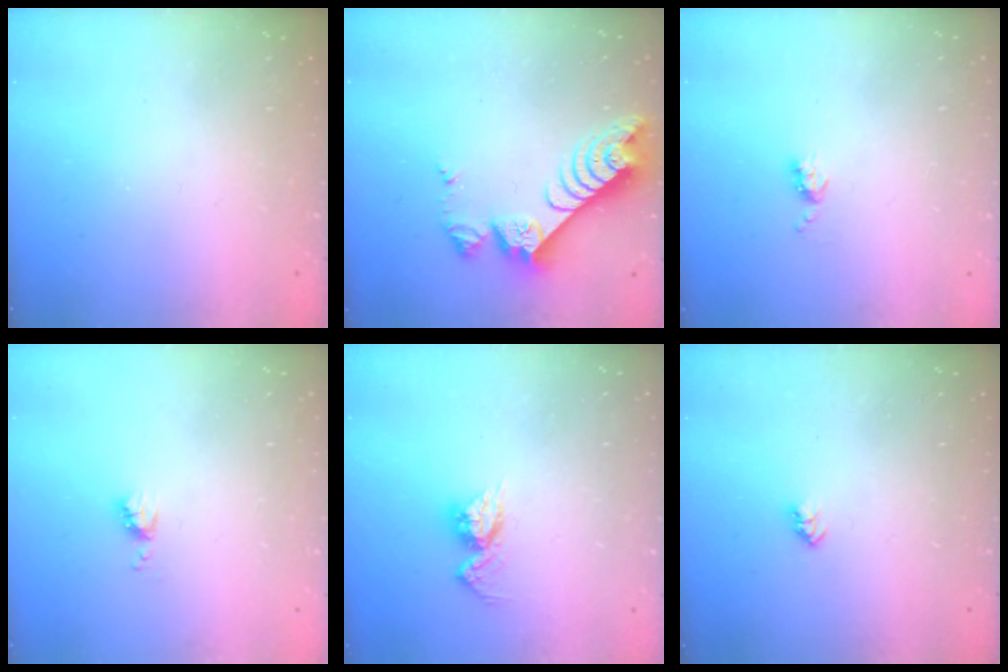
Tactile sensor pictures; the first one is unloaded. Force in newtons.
{"total": 10.1, "press": 10.0, "slide": 1.0}
{"total": 5.8, "press": 5.7, "slide": 0.8}
{"total": 4.1, "press": 4.0, "slide": 0.5}
{"total": 8.1, "press": 8.1, "slide": 0.8}
{"total": 2.6, "press": 2.6, "slide": 0.4}